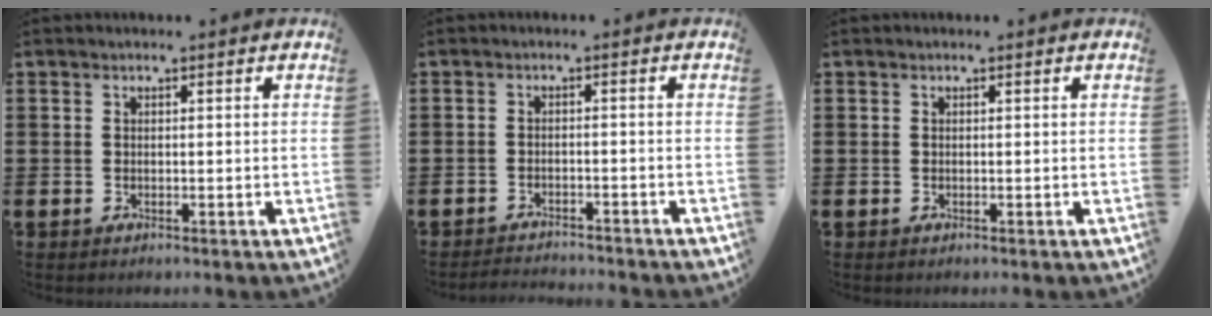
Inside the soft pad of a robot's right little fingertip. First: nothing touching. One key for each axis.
{"total": 1.9, "fx": -1.8, "fy": -0.1, "fz": 0.0, "tx": -0.003, "ty": 0.003, "tz": -0.039}
{"total": 0.0}